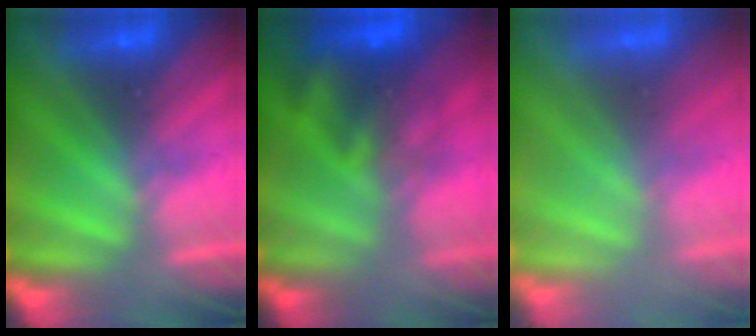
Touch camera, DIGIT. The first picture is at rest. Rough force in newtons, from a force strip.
{"total": 6.7}
{"total": 3.5}